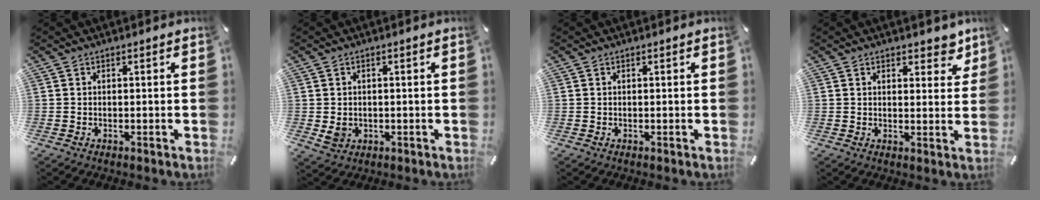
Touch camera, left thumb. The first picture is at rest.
{"total": 3.2, "force": [-0.3, 2.8, 1.5], "torque": [-0.032, -0.004, -0.007]}
{"total": 0.0}
{"total": 7.9, "force": [5.9, 4.1, 3.2], "torque": [-0.010, -0.043, 0.098]}